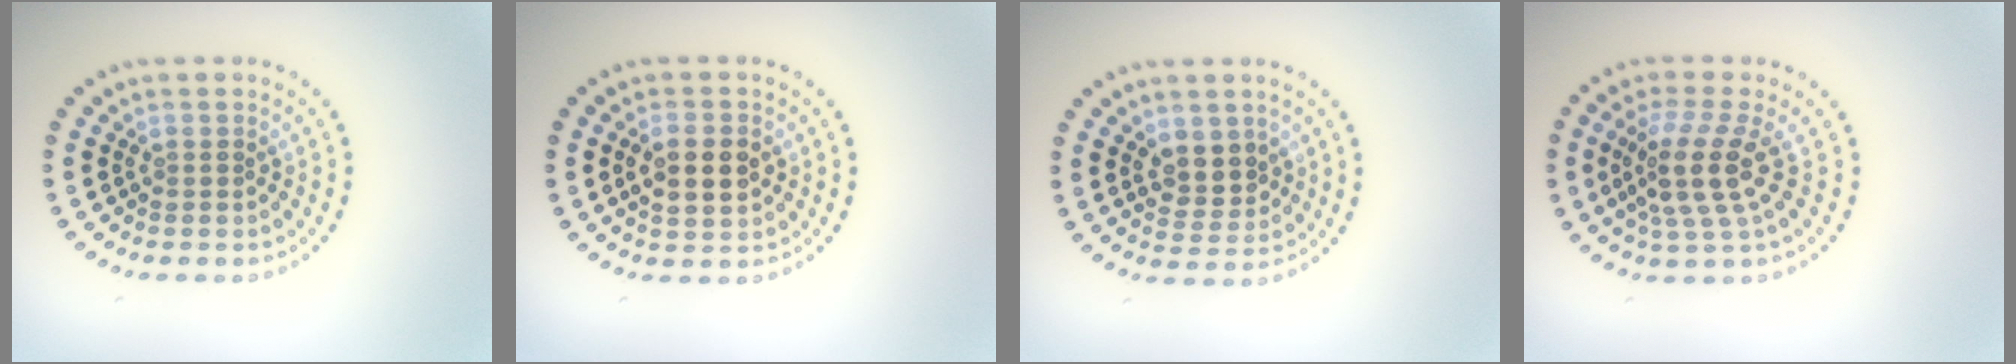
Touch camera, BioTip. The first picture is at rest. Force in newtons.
{"total": 3.4, "press": 3.4, "slide": 0.0}
{"total": 3.0, "press": 2.8, "slide": 0.8}
{"total": 4.4, "press": 3.3, "slide": 2.9}